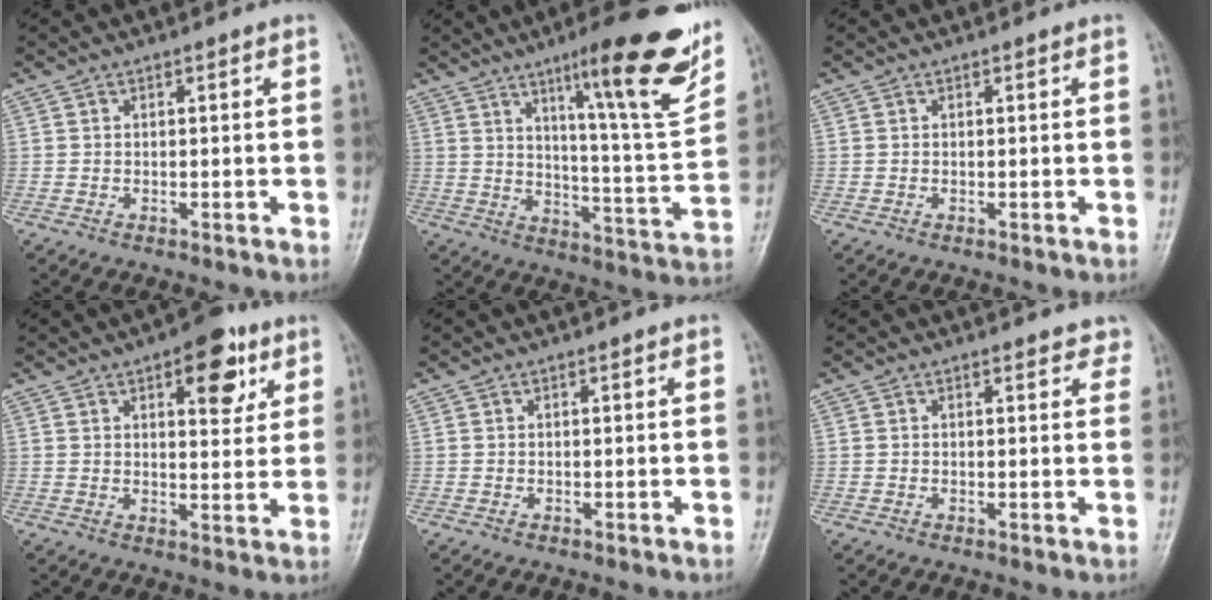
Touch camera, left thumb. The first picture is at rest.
{"total": 19.9, "force": [11.6, 2.9, 15.8], "torque": [-0.191, -0.062, 0.173]}
{"total": 0.0}
{"total": 9.9, "force": [4.8, 4.6, 7.2], "torque": [-0.063, -0.018, 0.061]}
{"total": 0.0}
{"total": 2.6, "force": [2.2, 1.3, 0.7], "torque": [0.018, -0.007, 0.013]}